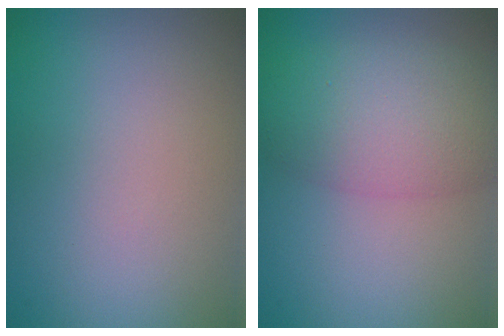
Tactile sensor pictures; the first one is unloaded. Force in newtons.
{"total": 6.1, "press": 6.1, "slide": 0.2}